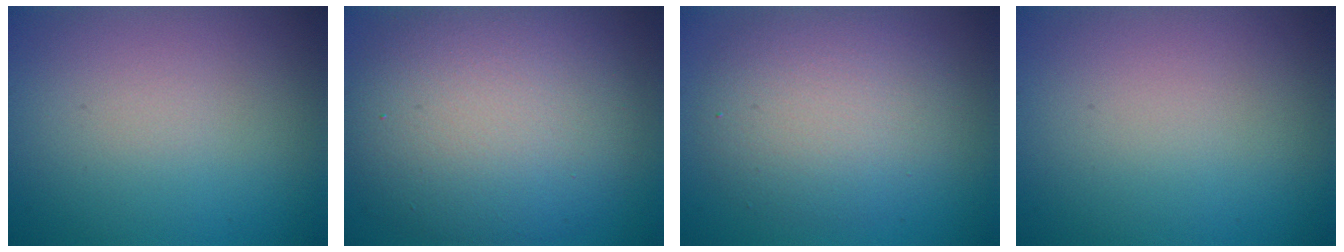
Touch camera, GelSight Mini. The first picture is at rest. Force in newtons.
{"total": 10.2, "press": 10.1, "slide": 1.0}
{"total": 5.2, "press": 5.2, "slide": 0.1}
{"total": 0.0}